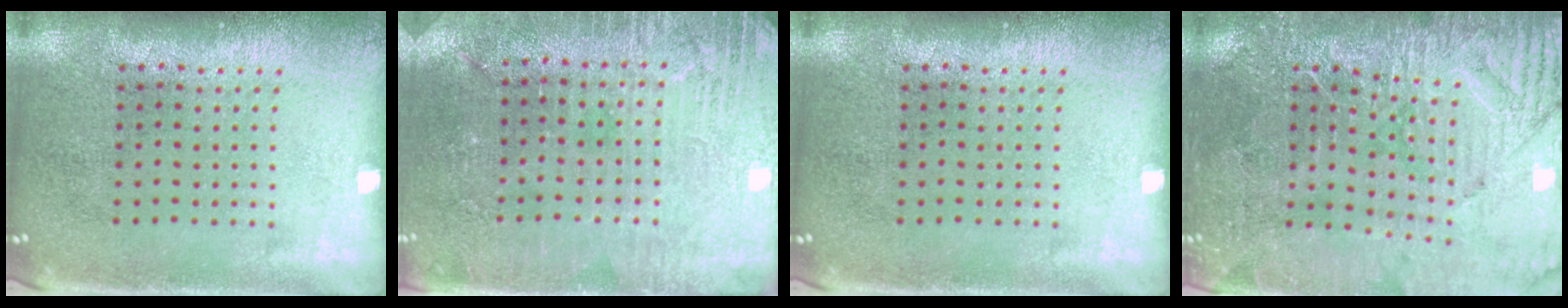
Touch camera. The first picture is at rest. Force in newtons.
{"total": 2.8, "press": 2.8, "slide": 0.4}
{"total": 0.0}
{"total": 3.3, "press": 3.3, "slide": 0.3}